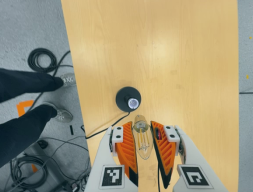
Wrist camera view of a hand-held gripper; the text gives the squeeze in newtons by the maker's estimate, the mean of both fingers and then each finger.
{"total": 16.5, "left": 16.6, "right": 16.3}